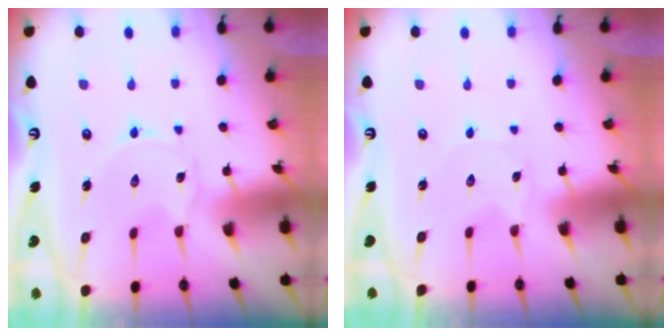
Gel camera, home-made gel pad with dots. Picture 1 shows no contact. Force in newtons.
{"total": 0.0}